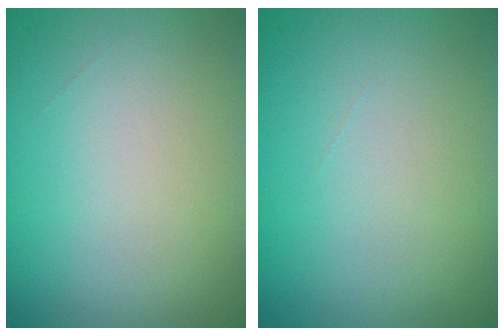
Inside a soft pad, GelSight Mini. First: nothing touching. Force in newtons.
{"total": 0.0}